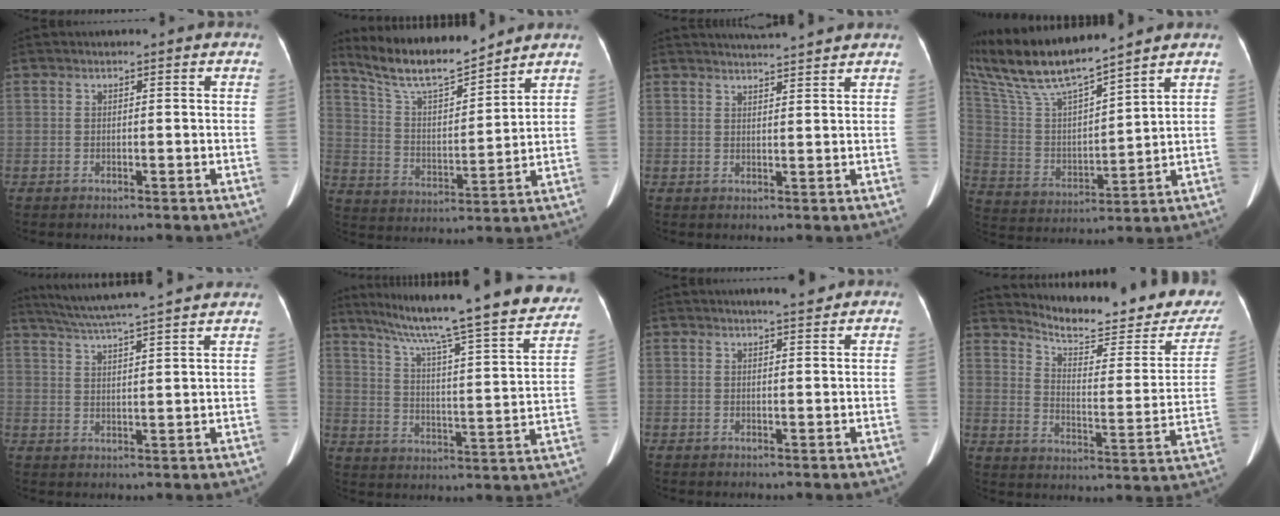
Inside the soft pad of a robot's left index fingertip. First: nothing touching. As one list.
[{"total": 11.9, "force": [11.0, 0.7, 4.4], "torque": [-0.090, 0.001, 0.207]}, {"total": 6.0, "force": [5.8, -0.5, 1.7], "torque": [-0.030, 0.020, 0.079]}, {"total": 16.1, "force": [14.1, 0.6, 7.6], "torque": [-0.163, 0.008, 0.281]}, {"total": 14.5, "force": [12.7, -0.4, 6.8], "torque": [-0.125, 0.030, 0.184]}, {"total": 30.1, "force": [25.3, 2.2, 16.1], "torque": [-0.254, -0.038, 0.332]}, {"total": 2.9, "force": [2.5, 0.1, 1.4], "torque": [-0.021, 0.002, 0.037]}, {"total": 20.5, "force": [18.8, 4.0, 6.9], "torque": [-0.092, -0.056, 0.239]}]